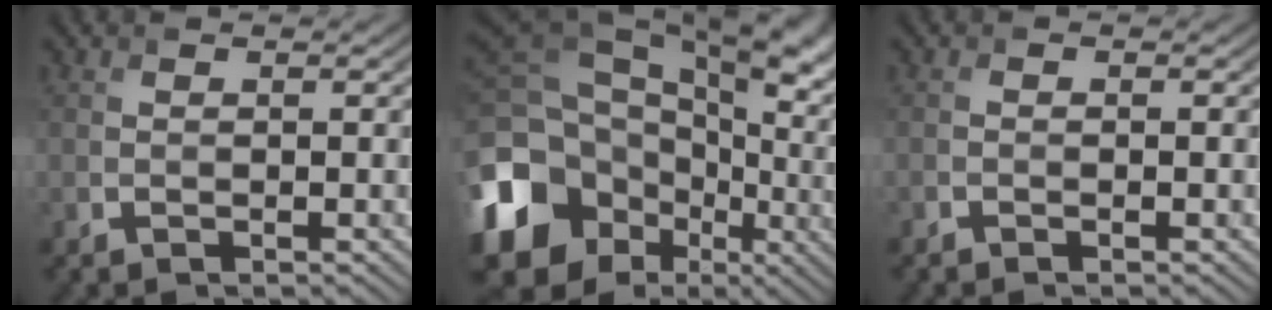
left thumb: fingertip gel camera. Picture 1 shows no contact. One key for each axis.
{"total": 20.8, "fx": -1.8, "fy": 16.3, "fz": 12.8, "tx": -0.299, "ty": -0.031, "tz": -0.013}
{"total": 0.5, "fx": -0.5, "fy": 0.2, "fz": 0.1, "tx": 0.000, "ty": -0.002, "tz": -0.009}